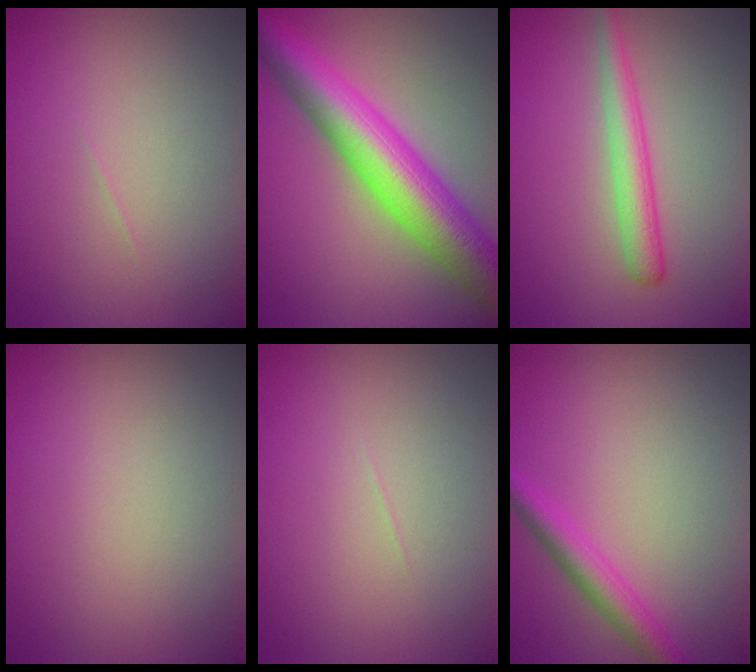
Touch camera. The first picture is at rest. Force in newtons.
{"total": 9.7, "press": 9.7, "slide": 0.2}
{"total": 2.8, "press": 2.8, "slide": 0.2}
{"total": 0.0}
{"total": 0.0}
{"total": 2.7, "press": 2.7, "slide": 0.0}